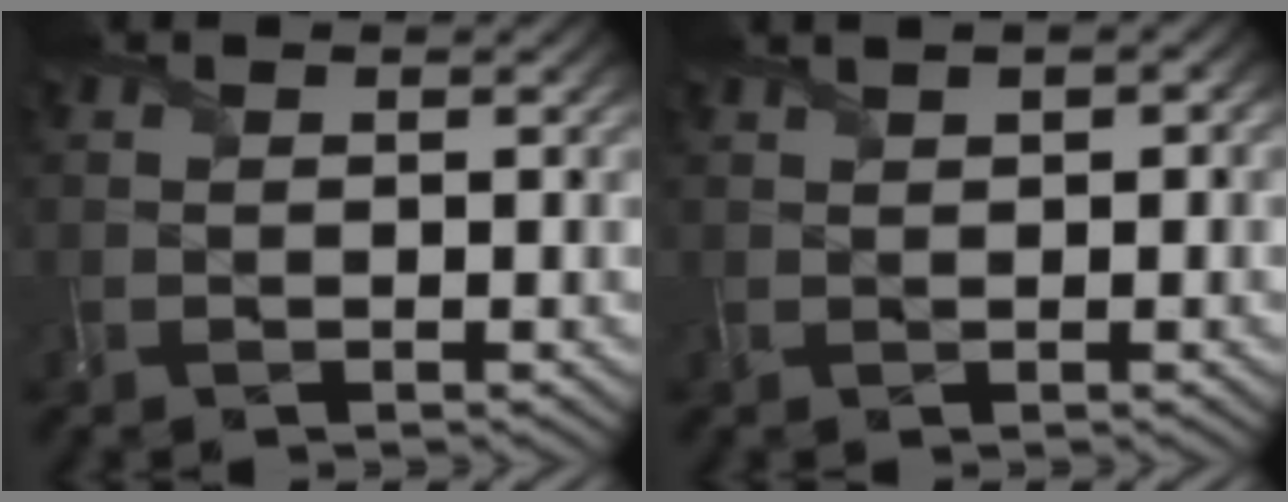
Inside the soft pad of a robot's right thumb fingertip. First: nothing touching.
{"total": 2.7, "force": [1.2, 1.2, 2.1], "torque": [-0.042, 0.005, 0.018]}